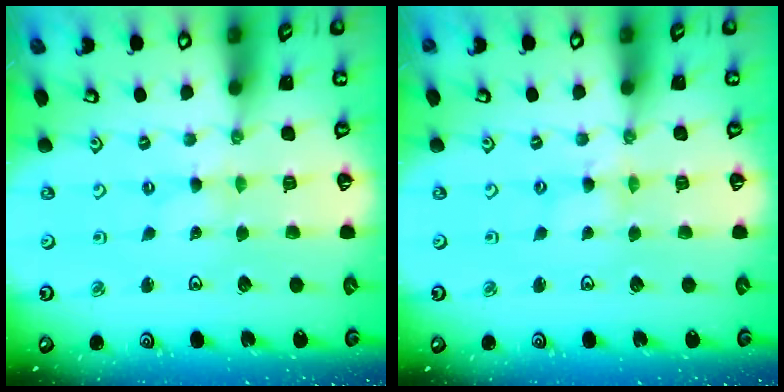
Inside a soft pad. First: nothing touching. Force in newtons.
{"total": 1.4, "press": 1.4, "slide": 0.2}